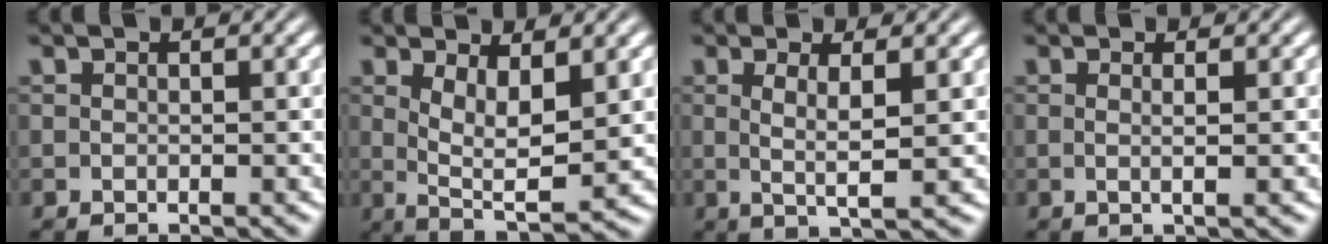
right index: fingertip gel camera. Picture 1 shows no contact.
{"total": 5.0, "force": [0.7, 1.9, 4.6], "torque": [-0.079, -0.028, 0.022]}
{"total": 3.2, "force": [0.4, -0.3, 3.1], "torque": [-0.051, -0.010, 0.014]}
{"total": 1.3, "force": [0.0, -1.0, 0.9], "torque": [-0.018, -0.009, 0.005]}